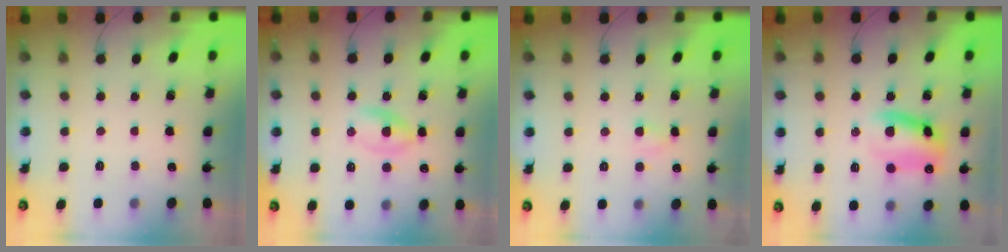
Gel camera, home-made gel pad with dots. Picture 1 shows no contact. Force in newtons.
{"total": 2.9, "press": 2.6, "slide": 1.3}
{"total": 2.9, "press": 2.7, "slide": 1.0}
{"total": 10.4, "press": 10.3, "slide": 1.6}